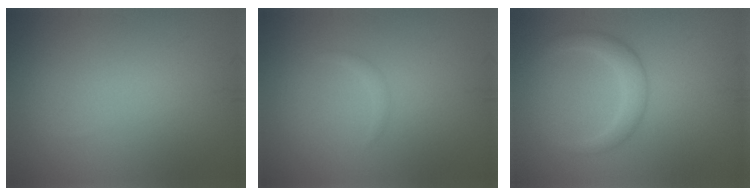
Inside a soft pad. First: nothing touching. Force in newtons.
{"total": 0.6, "press": 0.6, "slide": 0.0}
{"total": 2.3, "press": 2.3, "slide": 0.1}